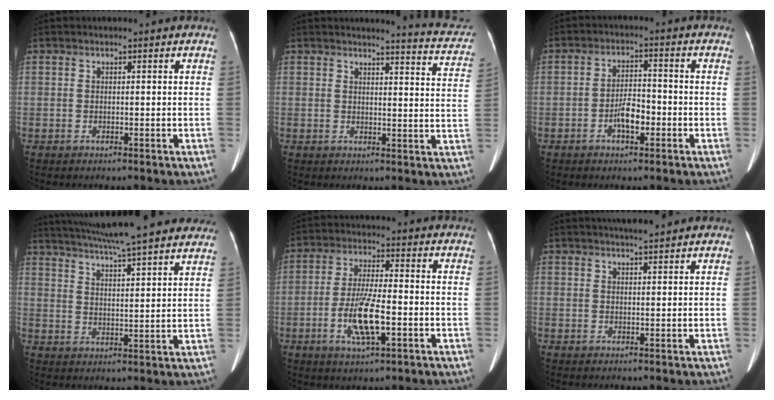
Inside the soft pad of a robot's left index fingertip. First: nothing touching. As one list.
[{"total": 8.9, "force": [8.7, 0.4, 1.9], "torque": [-0.015, -0.042, 0.075]}, {"total": 4.2, "force": [-1.8, 1.5, 3.4], "torque": [-0.064, 0.007, -0.034]}, {"total": 24.3, "force": [21.2, 2.1, 11.7], "torque": [-0.194, 0.009, 0.283]}, {"total": 8.5, "force": [-2.6, 1.5, 7.9], "torque": [-0.158, -0.007, -0.049]}, {"total": 4.1, "force": [3.6, 0.1, 1.8], "torque": [-0.025, 0.011, 0.052]}]